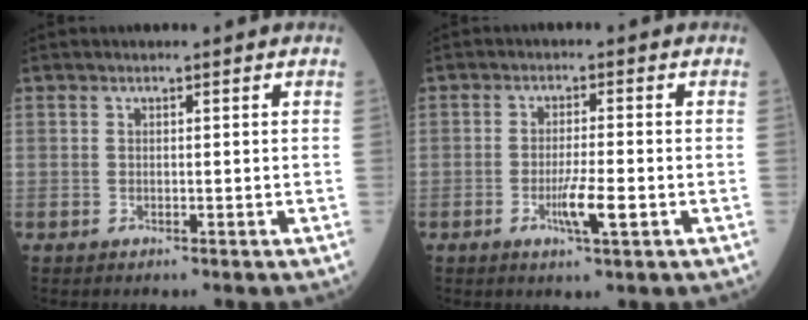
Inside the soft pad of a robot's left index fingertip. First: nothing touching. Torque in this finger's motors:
{"motor_torque": [0.58, 0.39, 0.18, 0.06]}